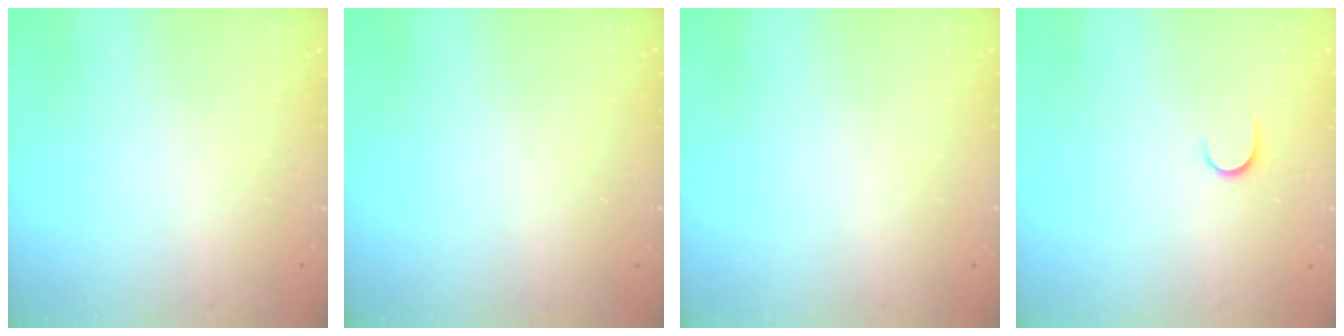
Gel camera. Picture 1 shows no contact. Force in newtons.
{"total": 0.0}
{"total": 0.0}
{"total": 5.7, "press": 5.7, "slide": 0.5}